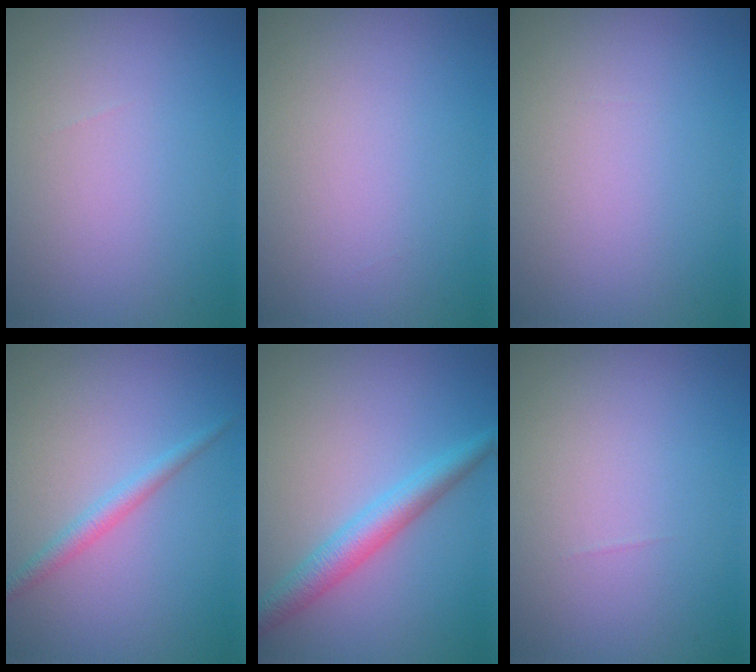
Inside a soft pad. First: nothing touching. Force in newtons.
{"total": 0.0}
{"total": 0.0}
{"total": 1.8, "press": 1.8, "slide": 0.1}
{"total": 3.6, "press": 3.6, "slide": 0.1}
{"total": 0.0}